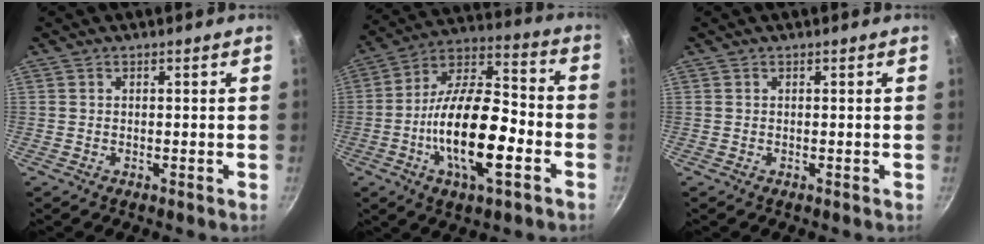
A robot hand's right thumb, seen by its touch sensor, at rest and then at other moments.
{"total": 19.8, "force": [-5.7, 8.3, 17.1], "torque": [-0.290, 0.039, -0.110]}
{"total": 0.0}